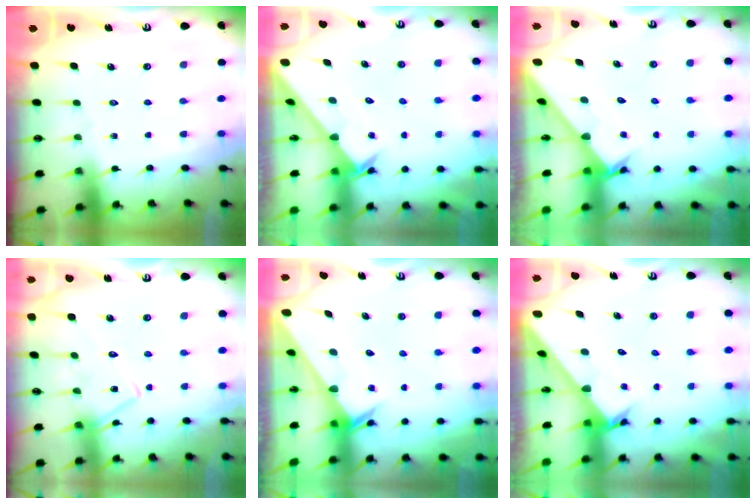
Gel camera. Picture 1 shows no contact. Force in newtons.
{"total": 2.6, "press": 2.6, "slide": 0.2}
{"total": 2.7, "press": 2.7, "slide": 0.2}
{"total": 12.7, "press": 12.7, "slide": 0.4}
{"total": 2.5, "press": 2.5, "slide": 0.0}
{"total": 2.6, "press": 2.6, "slide": 0.3}